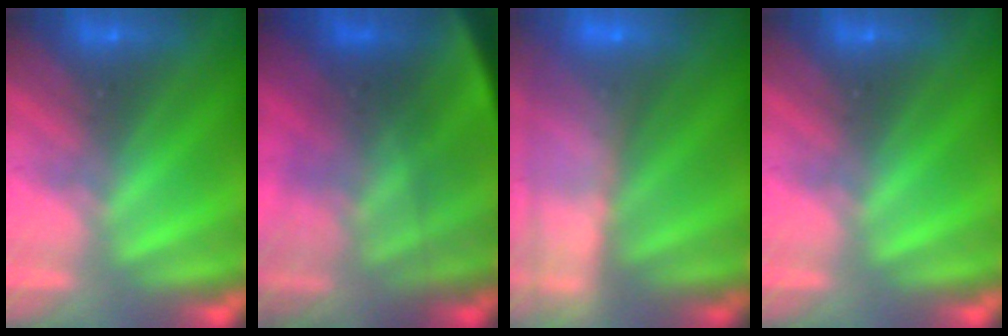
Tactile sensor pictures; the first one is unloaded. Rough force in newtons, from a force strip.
{"total": 4.9}
{"total": 9.0}
{"total": 0.0}